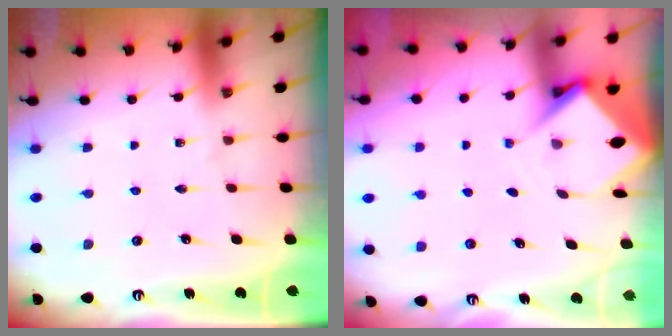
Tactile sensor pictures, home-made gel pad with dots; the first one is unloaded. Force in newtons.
{"total": 4.8, "press": 4.8, "slide": 0.3}